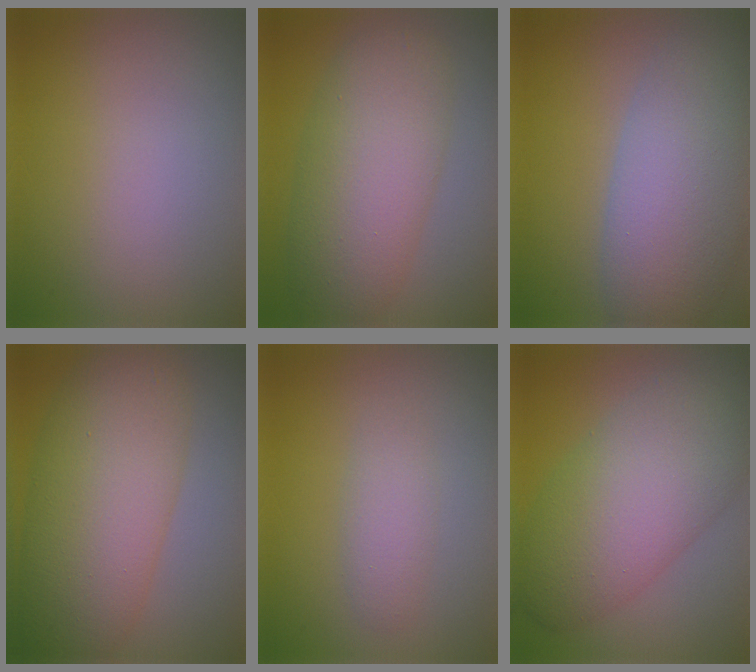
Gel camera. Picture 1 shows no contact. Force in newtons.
{"total": 7.9, "press": 7.9, "slide": 0.4}
{"total": 8.5, "press": 8.5, "slide": 0.4}
{"total": 10.0, "press": 10.0, "slide": 0.3}
{"total": 2.0, "press": 2.0, "slide": 0.1}
{"total": 10.4, "press": 10.4, "slide": 0.5}